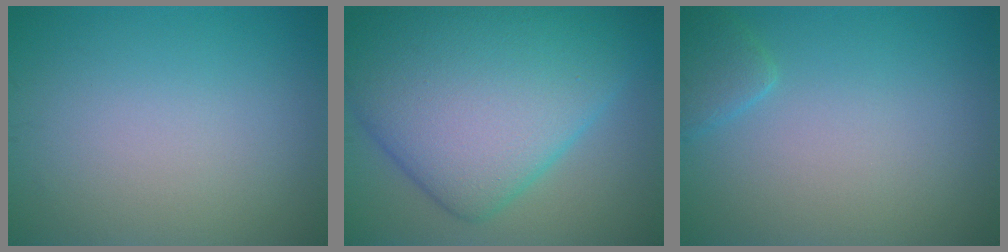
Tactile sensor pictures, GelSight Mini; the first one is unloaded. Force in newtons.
{"total": 14.2, "press": 14.2, "slide": 0.1}
{"total": 1.7, "press": 1.7, "slide": 0.1}